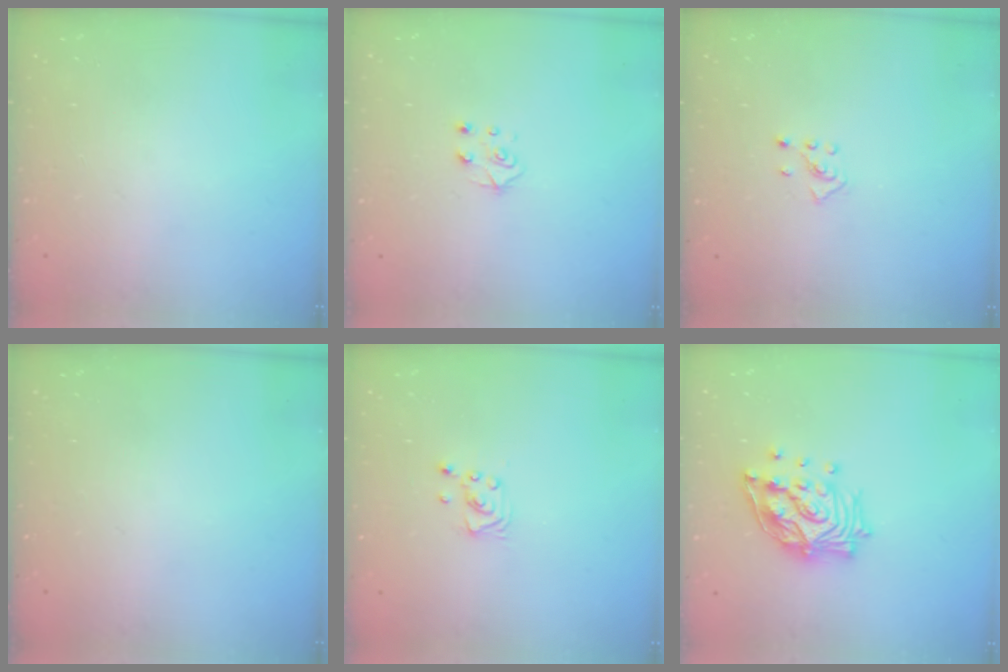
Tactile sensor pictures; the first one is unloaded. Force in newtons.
{"total": 4.3, "press": 4.3, "slide": 0.5}
{"total": 2.5, "press": 2.4, "slide": 0.7}
{"total": 0.0}
{"total": 2.2, "press": 2.2, "slide": 0.2}
{"total": 14.1, "press": 14.0, "slide": 1.4}